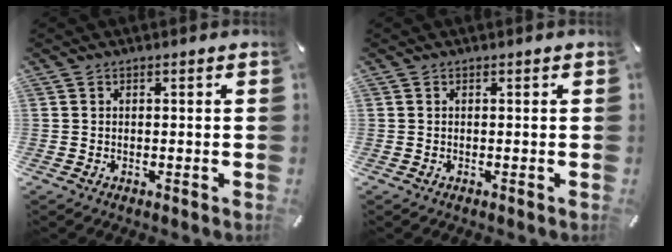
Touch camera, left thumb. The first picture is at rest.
{"total": 0.0}